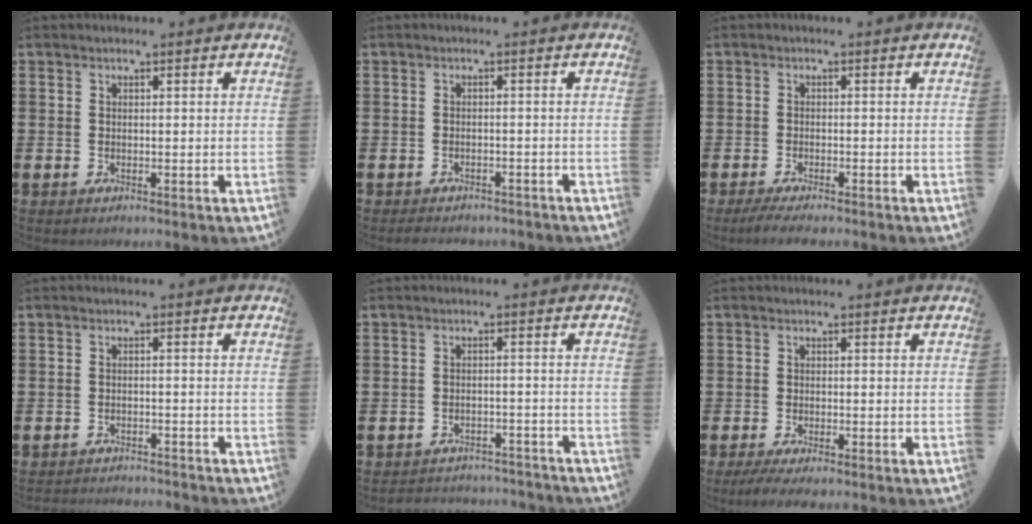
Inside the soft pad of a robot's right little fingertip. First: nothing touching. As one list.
[{"total": 1.2, "force": [-1.2, 0.1, 0.0], "torque": [-0.005, 0.001, -0.026]}, {"total": 1.6, "force": [-1.2, 0.1, 1.0], "torque": [-0.016, 0.000, -0.023]}, {"total": 1.6, "force": [-1.5, -0.1, -0.2], "torque": [0.000, 0.004, -0.033]}, {"total": 2.3, "force": [-2.3, 0.1, -0.3], "torque": [-0.003, 0.004, -0.050]}, {"total": 1.4, "force": [-0.9, 0.1, 1.1], "torque": [-0.017, -0.002, -0.016]}]